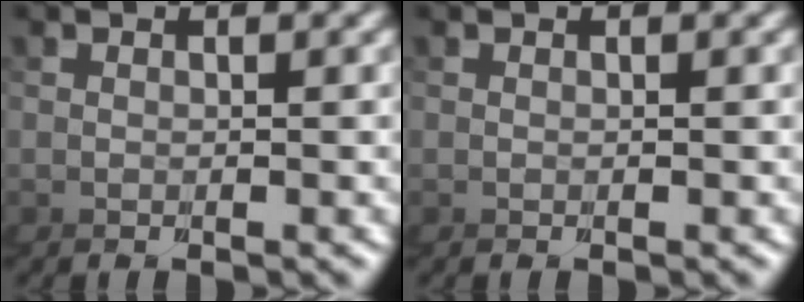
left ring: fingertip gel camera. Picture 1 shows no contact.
{"total": 0.0}